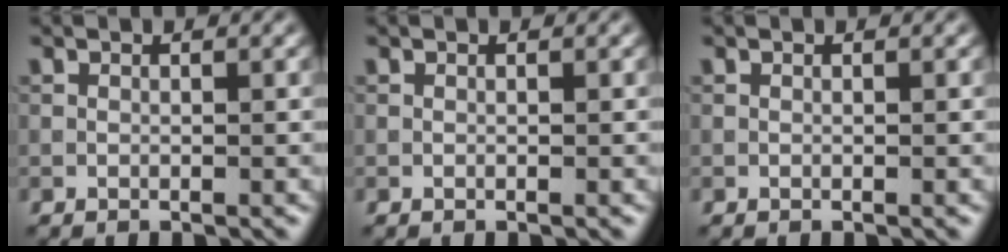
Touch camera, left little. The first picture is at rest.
{"total": 0.0}
{"total": 0.0}